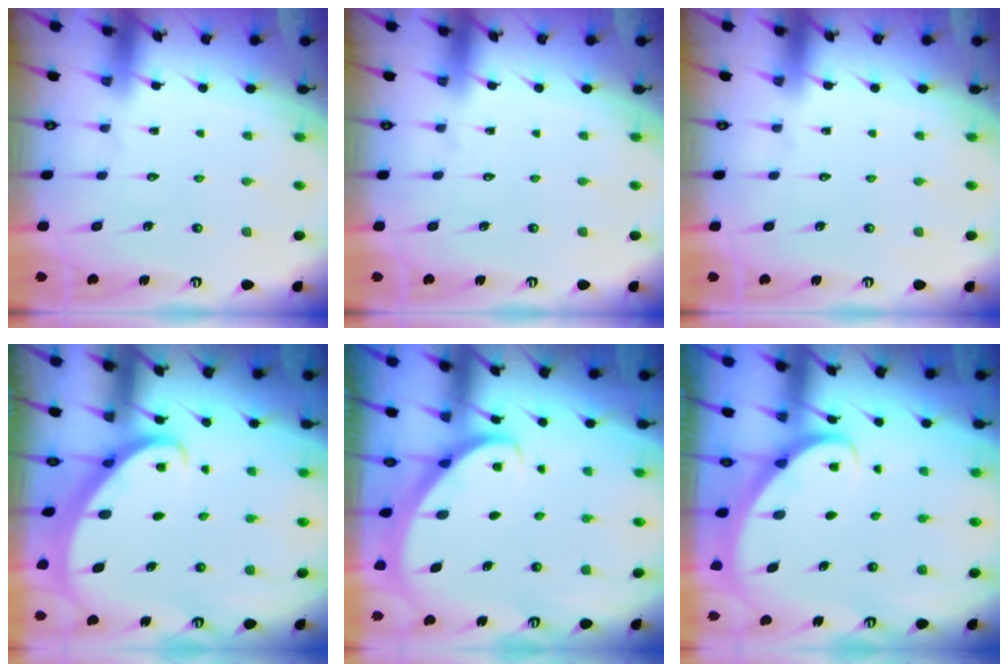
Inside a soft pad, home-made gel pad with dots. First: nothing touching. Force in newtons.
{"total": 0.0}
{"total": 0.0}
{"total": 2.5, "press": 2.5, "slide": 0.2}
{"total": 2.6, "press": 2.6, "slide": 0.2}
{"total": 2.2, "press": 2.2, "slide": 0.2}